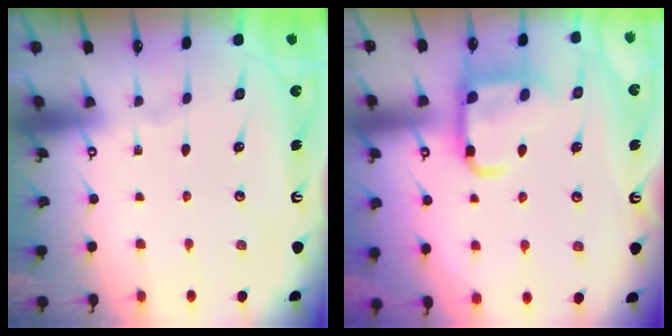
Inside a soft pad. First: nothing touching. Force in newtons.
{"total": 13.4, "press": 13.3, "slide": 1.4}